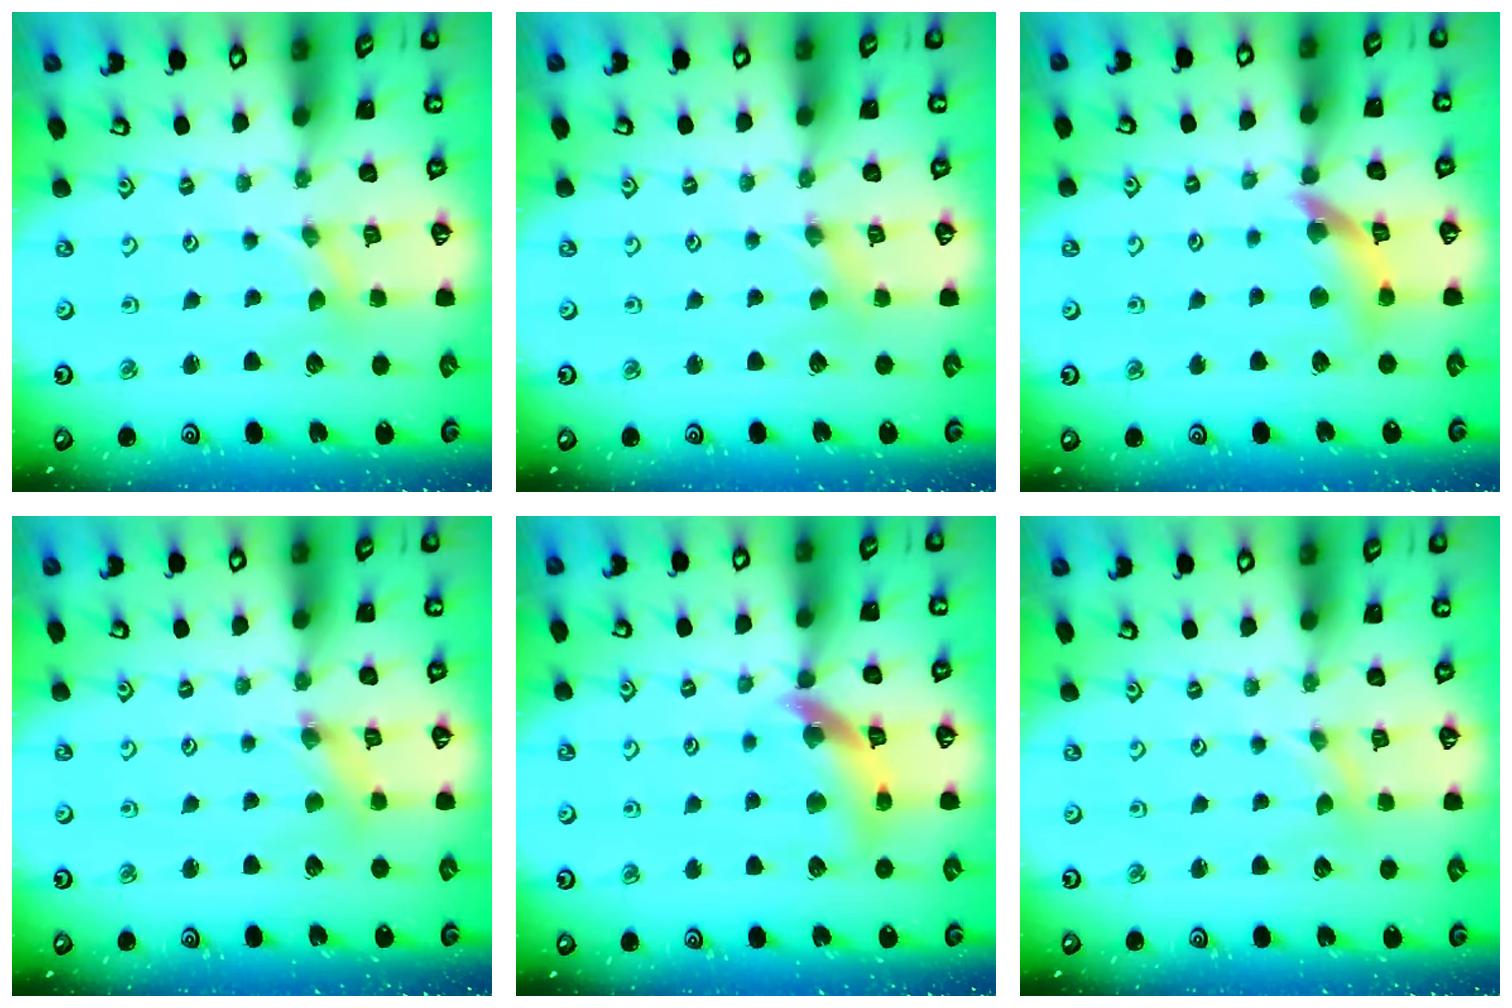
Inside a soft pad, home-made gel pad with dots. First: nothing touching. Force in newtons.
{"total": 0.9, "press": 0.9, "slide": 0.2}
{"total": 12.3, "press": 12.2, "slide": 1.6}
{"total": 1.5, "press": 1.4, "slide": 0.3}
{"total": 11.5, "press": 11.4, "slide": 1.5}
{"total": 0.0}